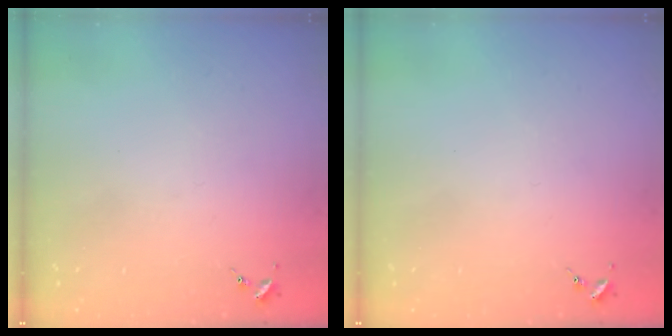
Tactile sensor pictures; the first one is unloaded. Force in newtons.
{"total": 0.0}